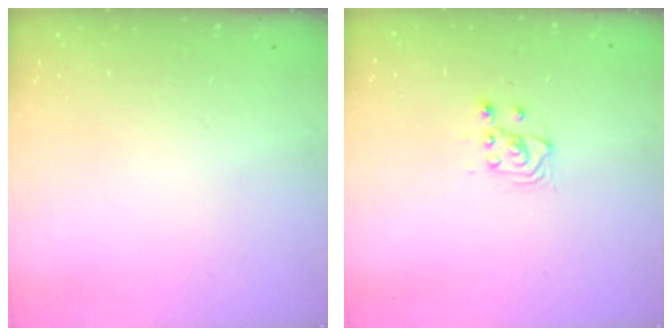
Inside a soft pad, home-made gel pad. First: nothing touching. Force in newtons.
{"total": 3.3, "press": 3.1, "slide": 1.1}